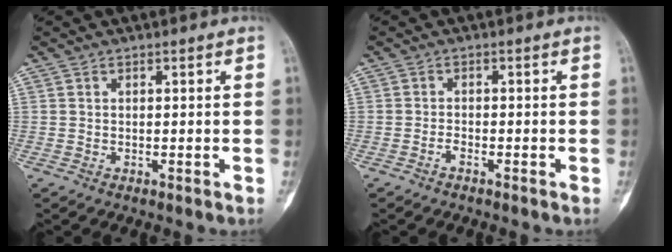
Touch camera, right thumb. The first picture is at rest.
{"total": 1.2, "force": [-0.9, 0.4, 0.7], "torque": [-0.013, 0.005, -0.019]}